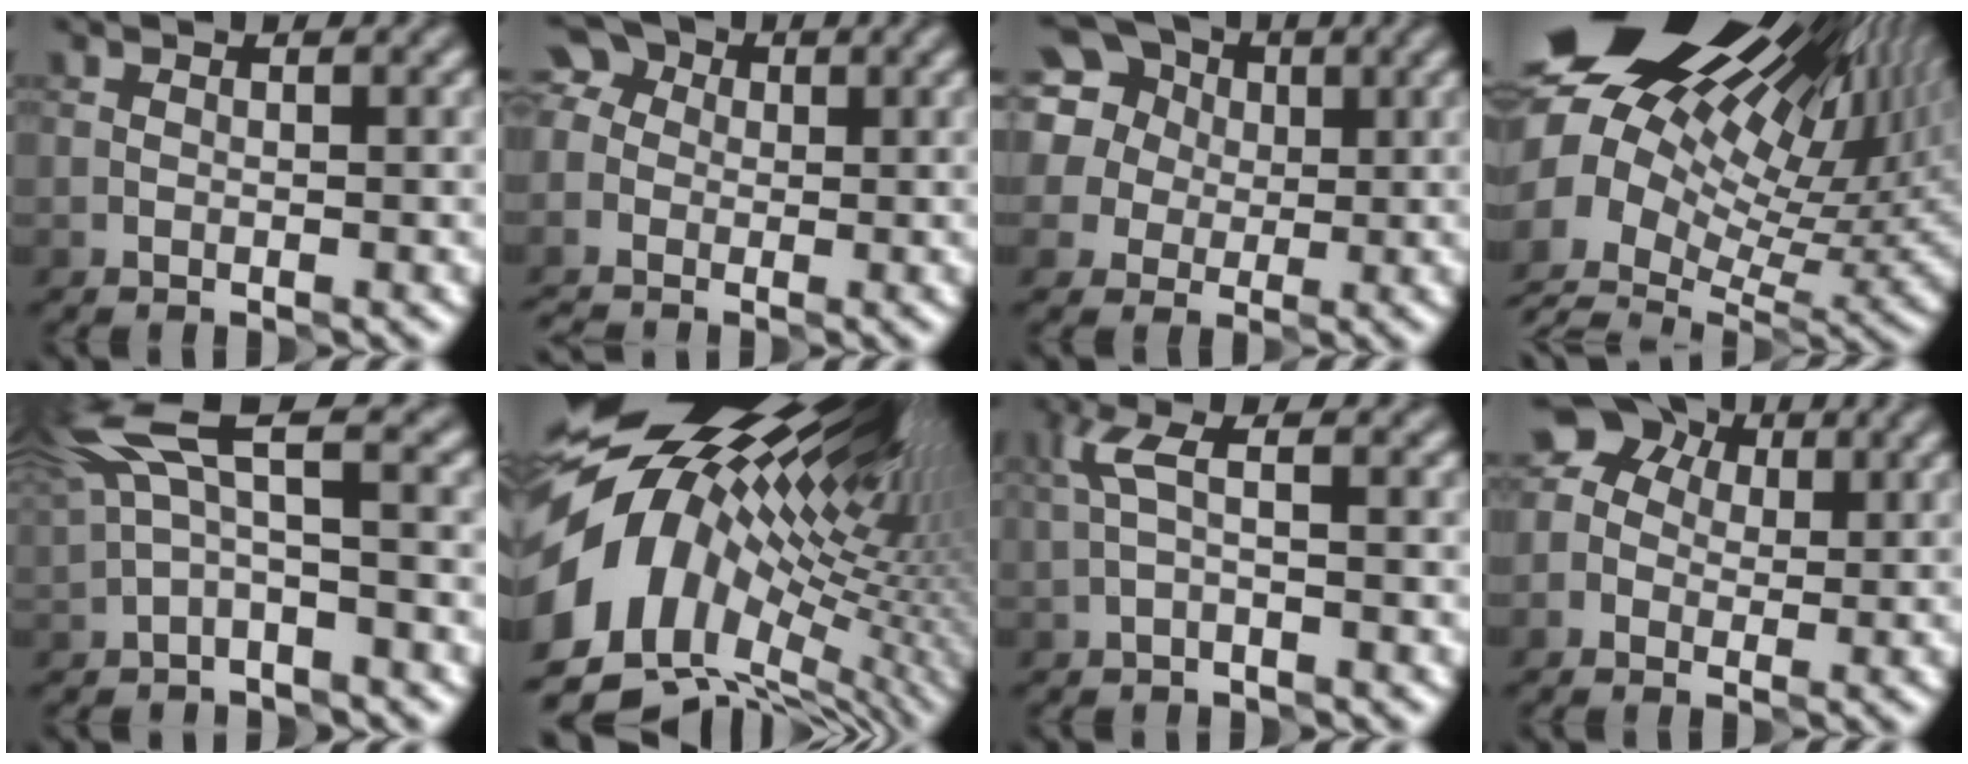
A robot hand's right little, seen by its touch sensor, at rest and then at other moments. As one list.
[{"total": 5.2, "force": [-1.8, 4.3, 2.3], "torque": [-0.046, 0.012, -0.039]}, {"total": 12.7, "force": [5.2, 10.7, 4.4], "torque": [-0.125, 0.050, 0.070]}, {"total": 18.5, "force": [6.0, 10.3, 14.2], "torque": [-0.234, 0.009, 0.140]}, {"total": 4.9, "force": [1.8, 1.3, 4.4], "torque": [-0.099, 0.011, 0.031]}, {"total": 16.1, "force": [2.6, 8.8, 13.2], "torque": [-0.212, -0.012, 0.068]}, {"total": 1.9, "force": [0.2, 0.2, 1.9], "torque": [-0.042, 0.010, 0.000]}, {"total": 6.8, "force": [1.9, 5.6, 3.4], "torque": [-0.036, 0.035, -0.008]}]